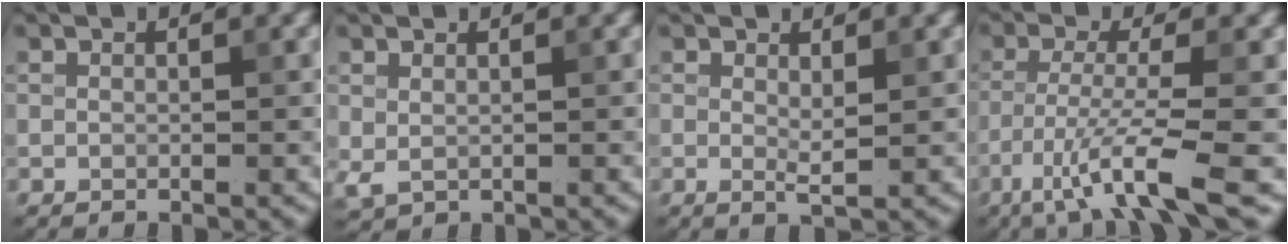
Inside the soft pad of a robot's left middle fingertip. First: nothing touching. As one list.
[{"total": 1.0, "force": [0.5, 0.4, 0.7], "torque": [-0.017, -0.003, 0.013]}, {"total": 1.3, "force": [0.4, 0.2, 1.3], "torque": [-0.022, -0.007, 0.007]}, {"total": 6.5, "force": [-3.6, 0.7, 5.4], "torque": [-0.098, -0.007, -0.072]}]